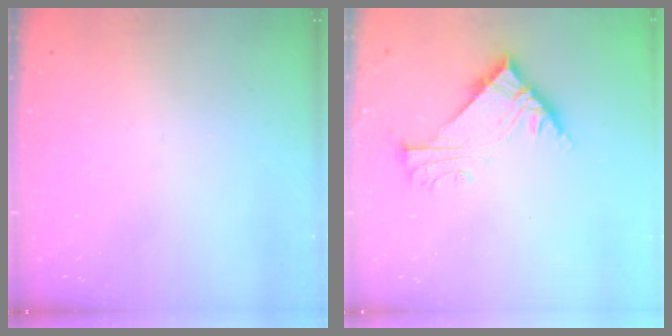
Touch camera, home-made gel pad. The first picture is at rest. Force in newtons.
{"total": 6.3, "press": 6.3, "slide": 0.6}